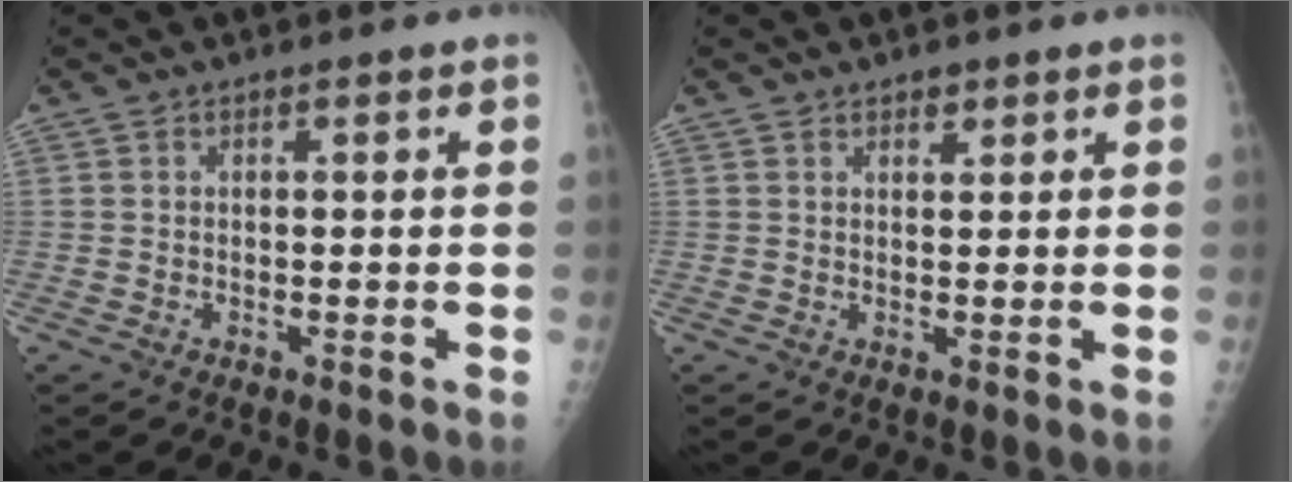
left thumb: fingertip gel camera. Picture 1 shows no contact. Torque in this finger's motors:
{"motor_torque": [-0.12, 0.01, -0.17, -0.03, -0.02]}